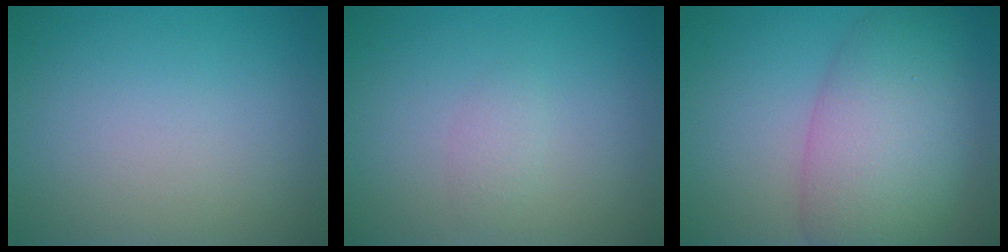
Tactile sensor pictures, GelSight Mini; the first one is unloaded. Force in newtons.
{"total": 1.0, "press": 1.0, "slide": 0.1}
{"total": 8.4, "press": 8.4, "slide": 0.4}